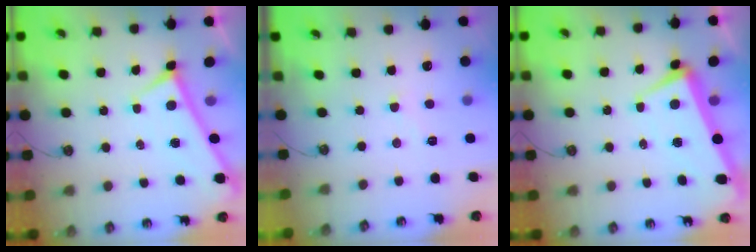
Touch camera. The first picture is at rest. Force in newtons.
{"total": 2.0, "press": 2.0, "slide": 0.4}
{"total": 0.9, "press": 0.4, "slide": 0.8}